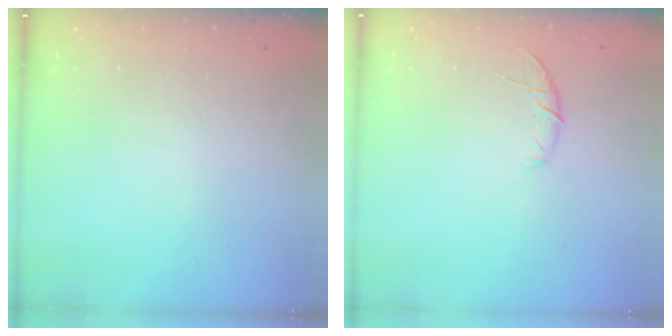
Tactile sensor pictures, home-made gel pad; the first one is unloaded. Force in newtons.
{"total": 6.5, "press": 6.4, "slide": 1.3}